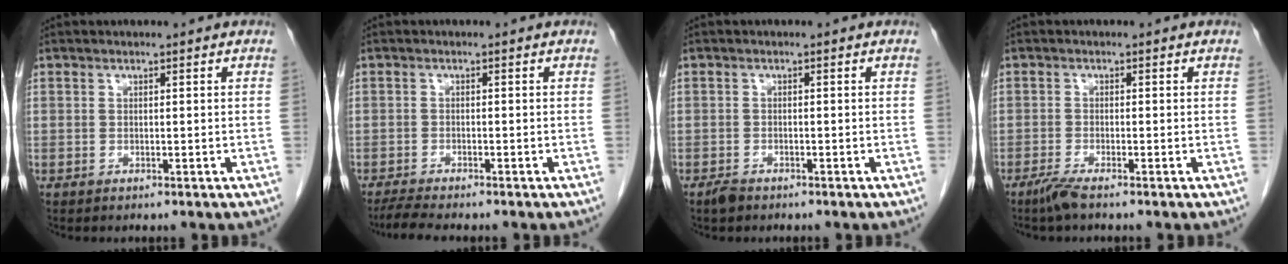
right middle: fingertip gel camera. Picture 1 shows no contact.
{"total": 4.1, "force": [-3.5, 0.0, 2.1], "torque": [-0.039, -0.014, -0.057]}
{"total": 1.5, "force": [-1.2, 0.6, 0.7], "torque": [-0.018, -0.001, -0.019]}
{"total": 2.4, "force": [-1.8, -0.1, 1.5], "torque": [-0.040, -0.006, -0.041]}